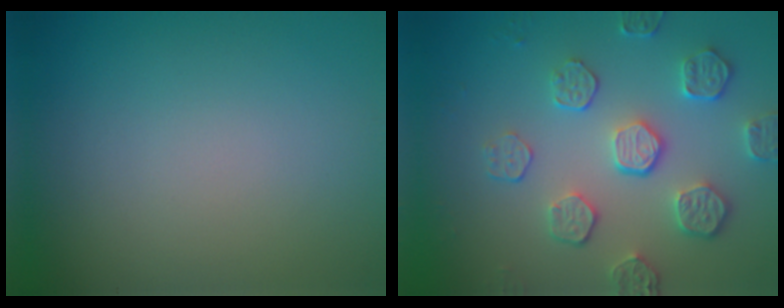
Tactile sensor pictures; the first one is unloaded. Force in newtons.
{"total": 4.4, "press": 3.9, "slide": 2.0}